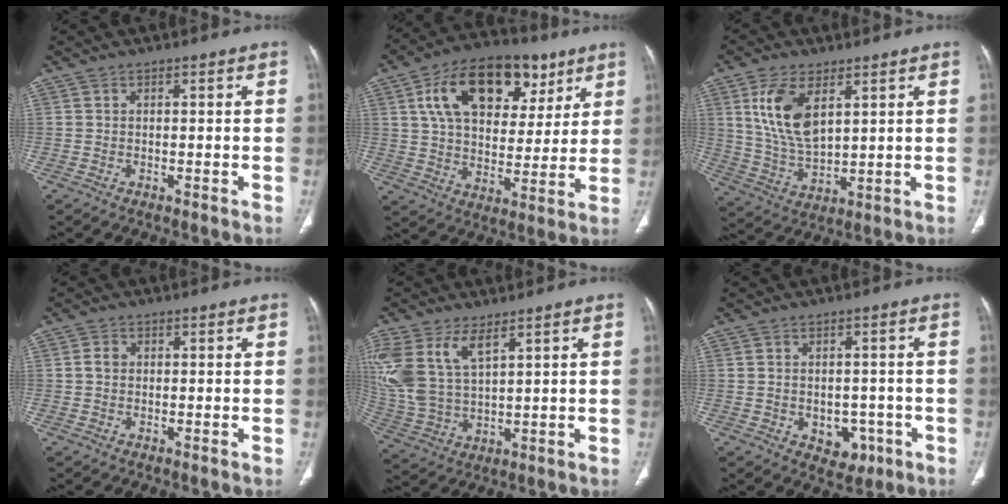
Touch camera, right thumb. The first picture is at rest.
{"total": 21.8, "force": [9.6, 13.3, 14.3], "torque": [-0.197, -0.003, 0.153]}
{"total": 11.8, "force": [4.5, 6.0, 9.1], "torque": [-0.172, -0.020, 0.098]}
{"total": 1.7, "force": [0.1, 1.4, 0.9], "torque": [-0.014, 0.004, 0.000]}
{"total": 13.7, "force": [6.8, 6.9, 9.8], "torque": [-0.218, -0.014, 0.148]}
{"total": 6.0, "force": [-2.0, 4.5, 3.5], "torque": [-0.021, 0.017, -0.015]}